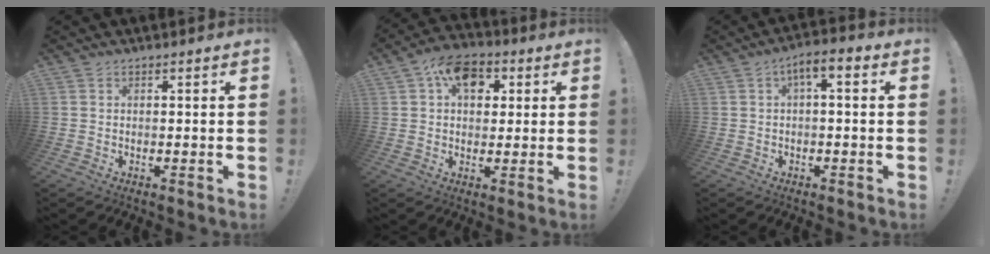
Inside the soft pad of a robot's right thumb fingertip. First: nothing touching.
{"total": 11.0, "force": [4.2, 7.4, 7.0], "torque": [-0.107, 0.000, 0.077]}
{"total": 4.7, "force": [0.3, 1.6, 4.4], "torque": [-0.080, 0.005, 0.003]}